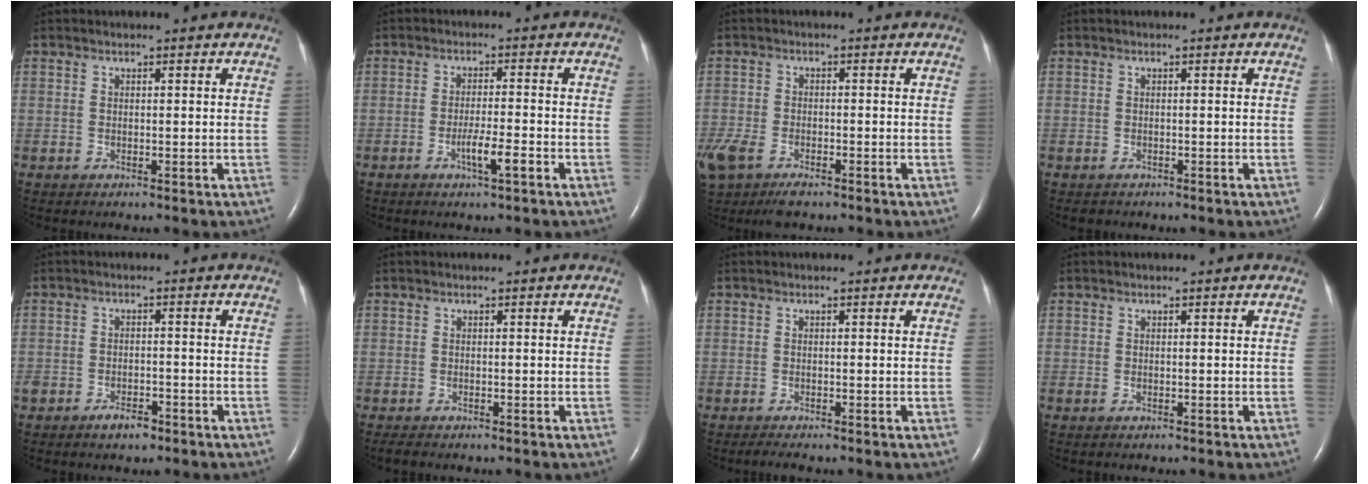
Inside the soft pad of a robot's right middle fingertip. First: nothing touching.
{"total": 3.9, "force": [-1.9, 0.0, 3.4], "torque": [-0.063, -0.004, -0.034]}
{"total": 13.1, "force": [-8.0, 6.9, 7.8], "torque": [-0.226, -0.025, -0.128]}
{"total": 0.7, "force": [-0.6, 0.4, 0.0], "torque": [-0.008, 0.000, -0.008]}
{"total": 2.9, "force": [-2.1, 1.3, 1.6], "torque": [-0.028, 0.002, -0.030]}
{"total": 1.1, "force": [-0.9, 0.2, 0.5], "torque": [-0.017, -0.005, -0.014]}
{"total": 1.2, "force": [-1.0, -0.1, 0.7], "torque": [-0.019, -0.005, -0.018]}
{"total": 0.0}